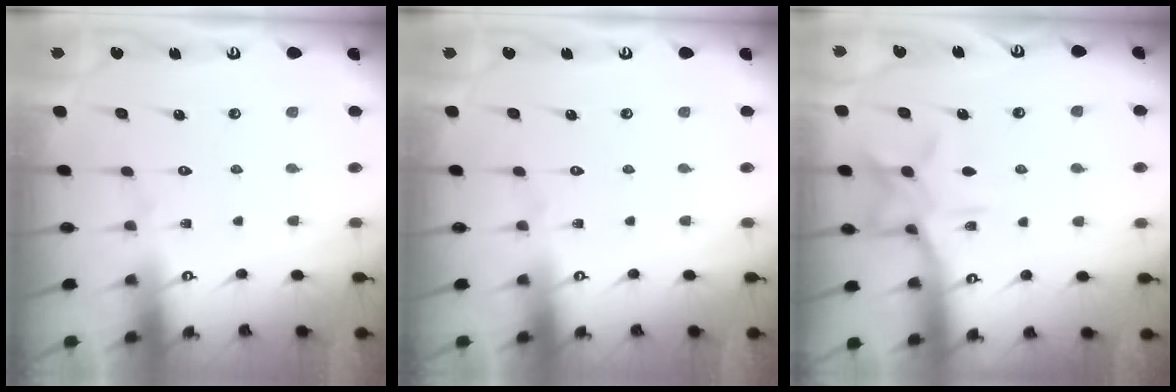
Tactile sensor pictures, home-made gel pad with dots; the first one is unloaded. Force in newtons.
{"total": 0.0}
{"total": 11.0, "press": 11.0, "slide": 0.7}